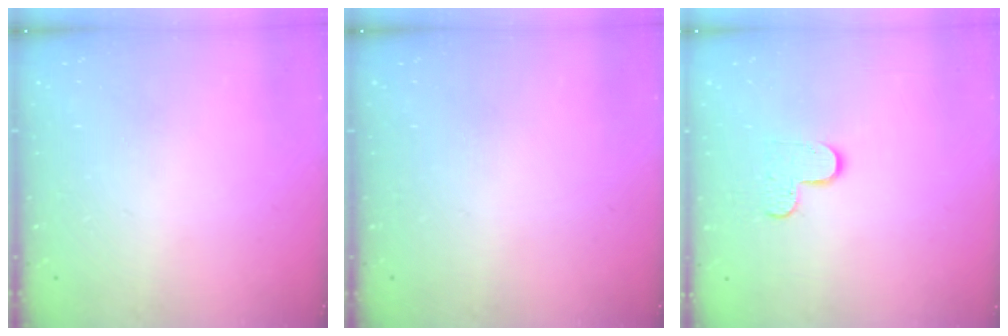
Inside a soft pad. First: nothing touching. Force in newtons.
{"total": 0.0}
{"total": 5.7, "press": 5.7, "slide": 0.4}